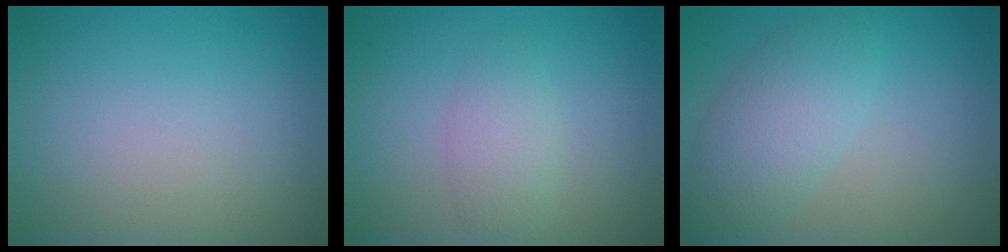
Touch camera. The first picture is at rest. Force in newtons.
{"total": 1.2, "press": 1.2, "slide": 0.2}
{"total": 4.4, "press": 4.3, "slide": 0.2}